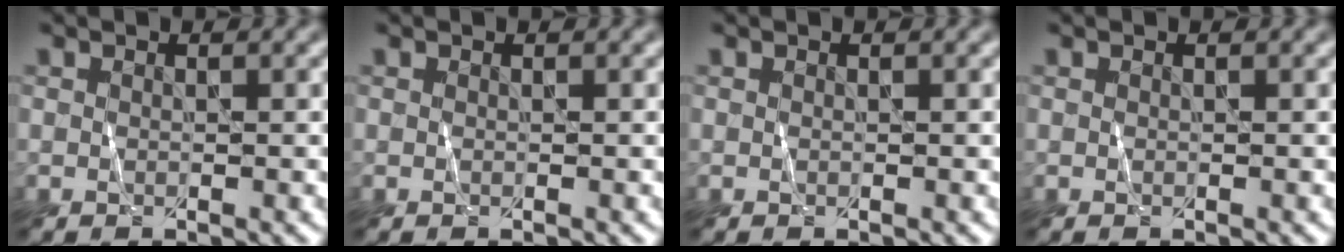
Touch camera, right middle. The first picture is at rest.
{"total": 0.0}
{"total": 0.0}
{"total": 0.0}